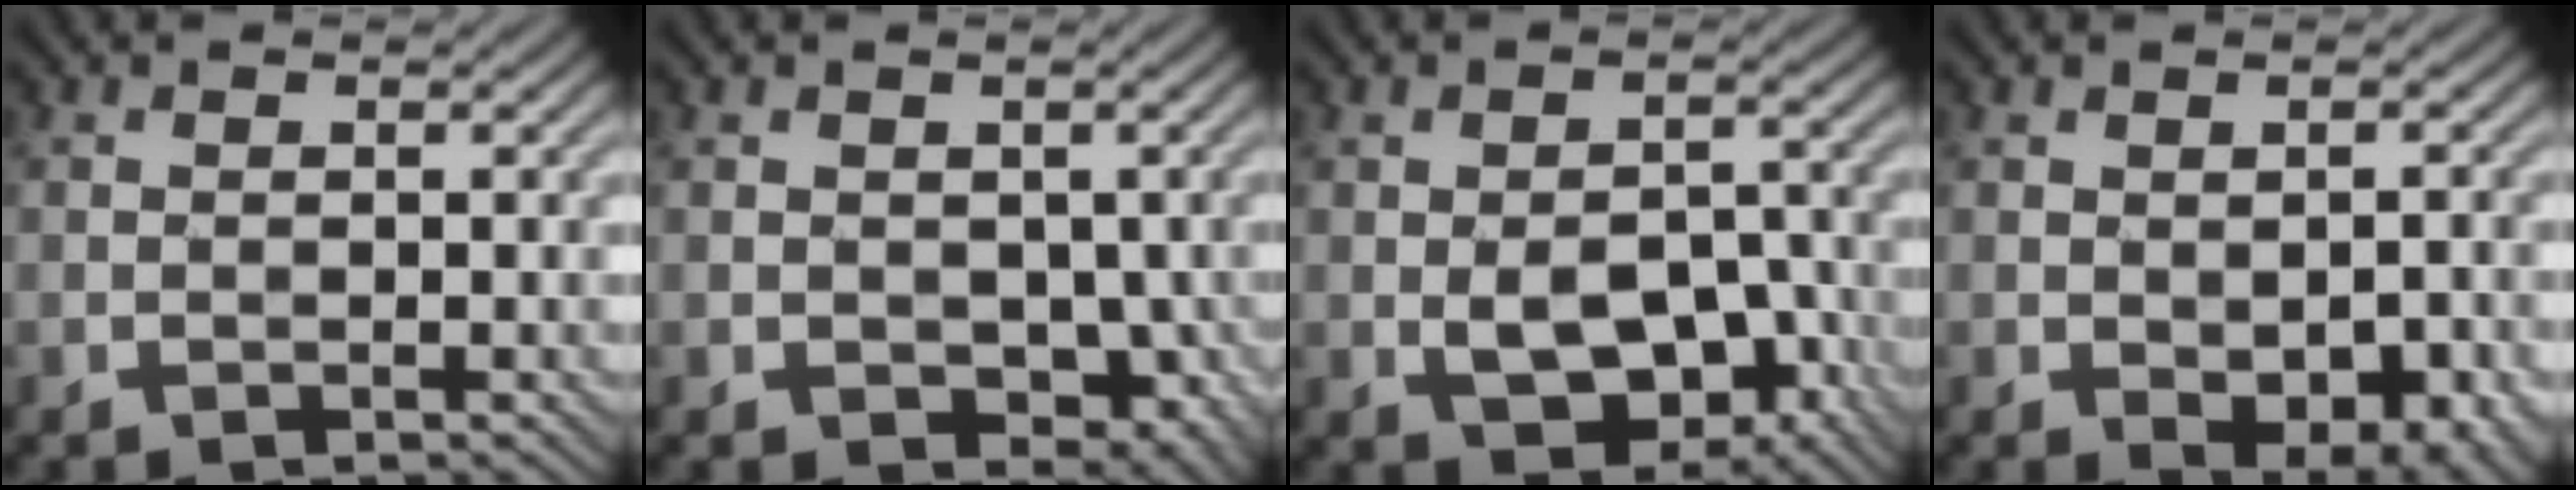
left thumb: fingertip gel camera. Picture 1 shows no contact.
{"total": 5.0, "force": [-0.7, 3.6, 3.4], "torque": [-0.056, -0.022, -0.007]}
{"total": 8.5, "force": [-2.8, 5.1, 6.2], "torque": [-0.101, -0.015, -0.039]}
{"total": 7.8, "force": [-3.0, 4.0, 6.0], "torque": [-0.091, -0.025, -0.021]}